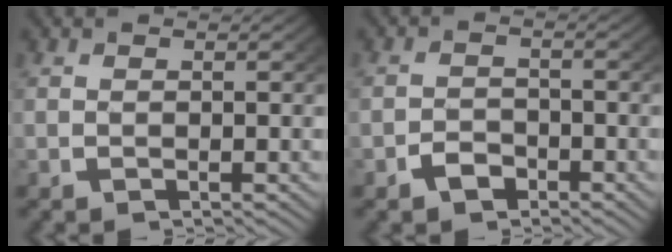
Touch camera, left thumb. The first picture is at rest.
{"total": 2.0, "force": [-1.4, 1.3, 0.5], "torque": [-0.008, -0.006, -0.023]}